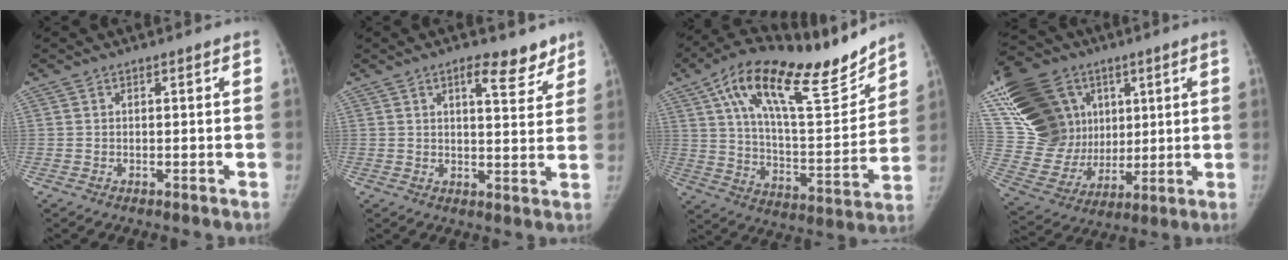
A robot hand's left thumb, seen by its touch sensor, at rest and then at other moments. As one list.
[{"total": 7.3, "force": [4.9, 2.8, 4.6], "torque": [-0.036, -0.028, 0.067]}, {"total": 24.7, "force": [16.8, 8.0, 16.3], "torque": [-0.222, -0.054, 0.279]}, {"total": 28.6, "force": [11.1, 21.8, 14.8], "torque": [-0.303, 0.027, 0.225]}]